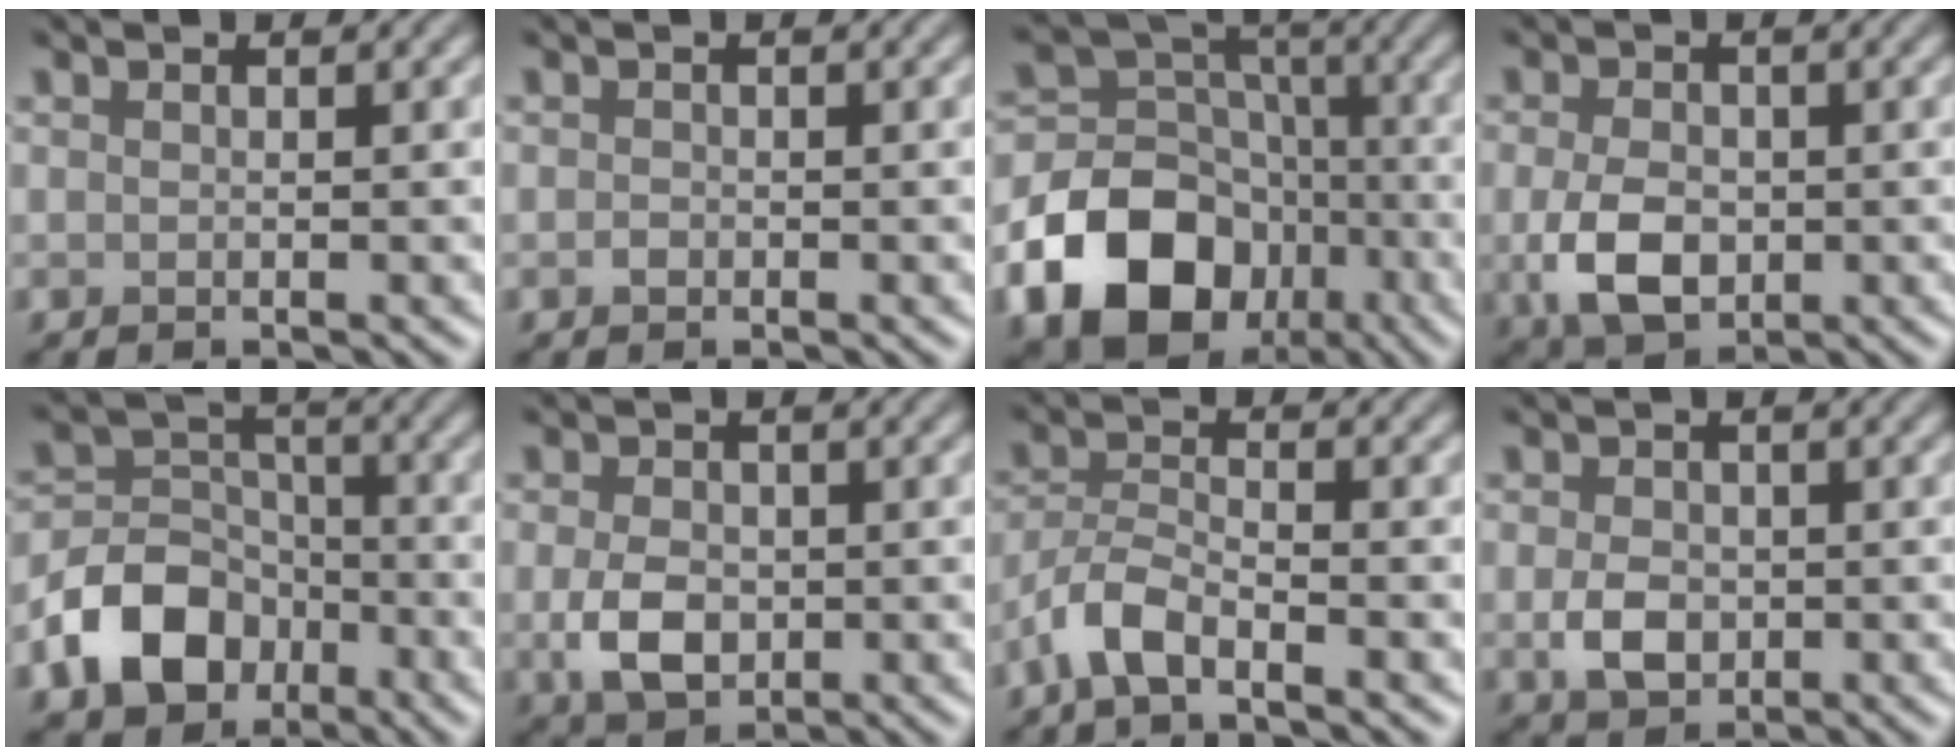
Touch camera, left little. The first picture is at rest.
{"total": 0.5, "force": [-0.3, 0.4, 0.3], "torque": [-0.005, -0.001, -0.006]}
{"total": 17.4, "force": [-8.5, 13.5, 6.9], "torque": [-0.141, -0.046, -0.161]}
{"total": 5.0, "force": [-0.9, 3.4, 3.6], "torque": [-0.076, -0.011, -0.017]}
{"total": 7.4, "force": [-3.7, 5.4, 3.4], "torque": [-0.061, -0.003, -0.079]}
{"total": 4.1, "force": [-0.6, 2.9, 2.8], "torque": [-0.059, -0.007, -0.013]}
{"total": 3.5, "force": [-2.3, 1.1, 2.3], "torque": [-0.050, 0.005, -0.056]}
{"total": 3.2, "force": [-0.5, 2.4, 2.1], "torque": [-0.041, -0.003, -0.012]}